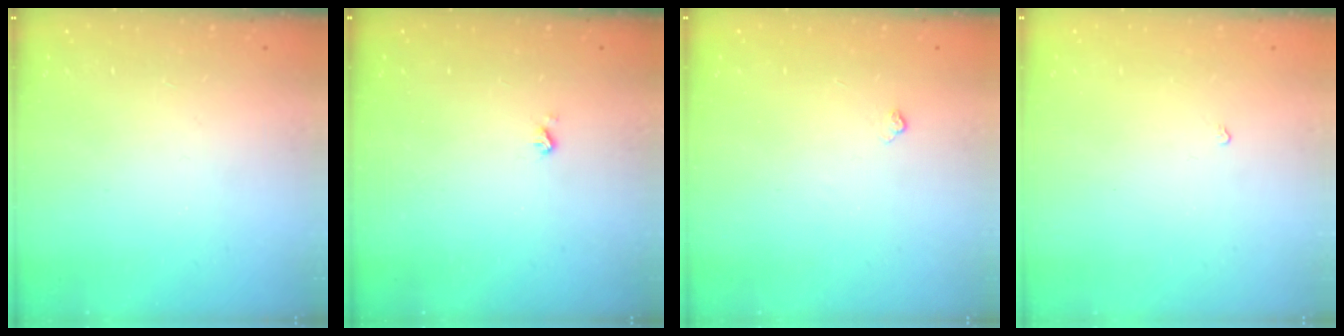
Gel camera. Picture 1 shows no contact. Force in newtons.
{"total": 2.2, "press": 2.2, "slide": 0.4}
{"total": 2.7, "press": 2.7, "slide": 0.6}
{"total": 1.7, "press": 1.7, "slide": 0.3}